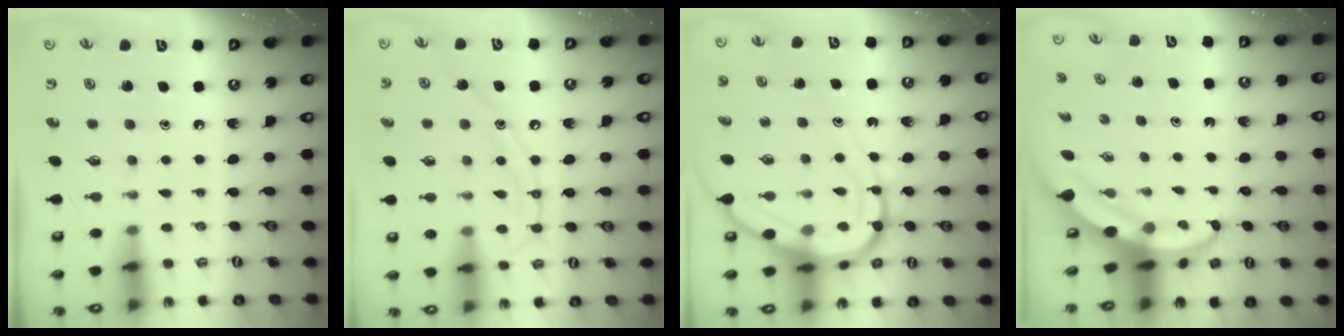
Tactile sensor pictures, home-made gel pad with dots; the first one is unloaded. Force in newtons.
{"total": 10.7, "press": 10.7, "slide": 1.0}
{"total": 12.5, "press": 12.4, "slide": 1.3}
{"total": 4.1, "press": 4.1, "slide": 0.6}